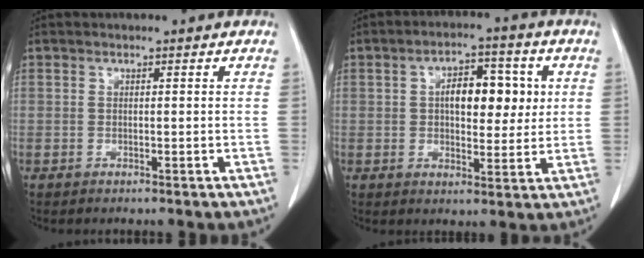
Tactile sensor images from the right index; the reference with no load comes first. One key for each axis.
{"total": 8.7, "fx": 1.6, "fy": 4.1, "fz": 7.5, "tx": -0.112, "ty": 0.017, "tz": 0.025}